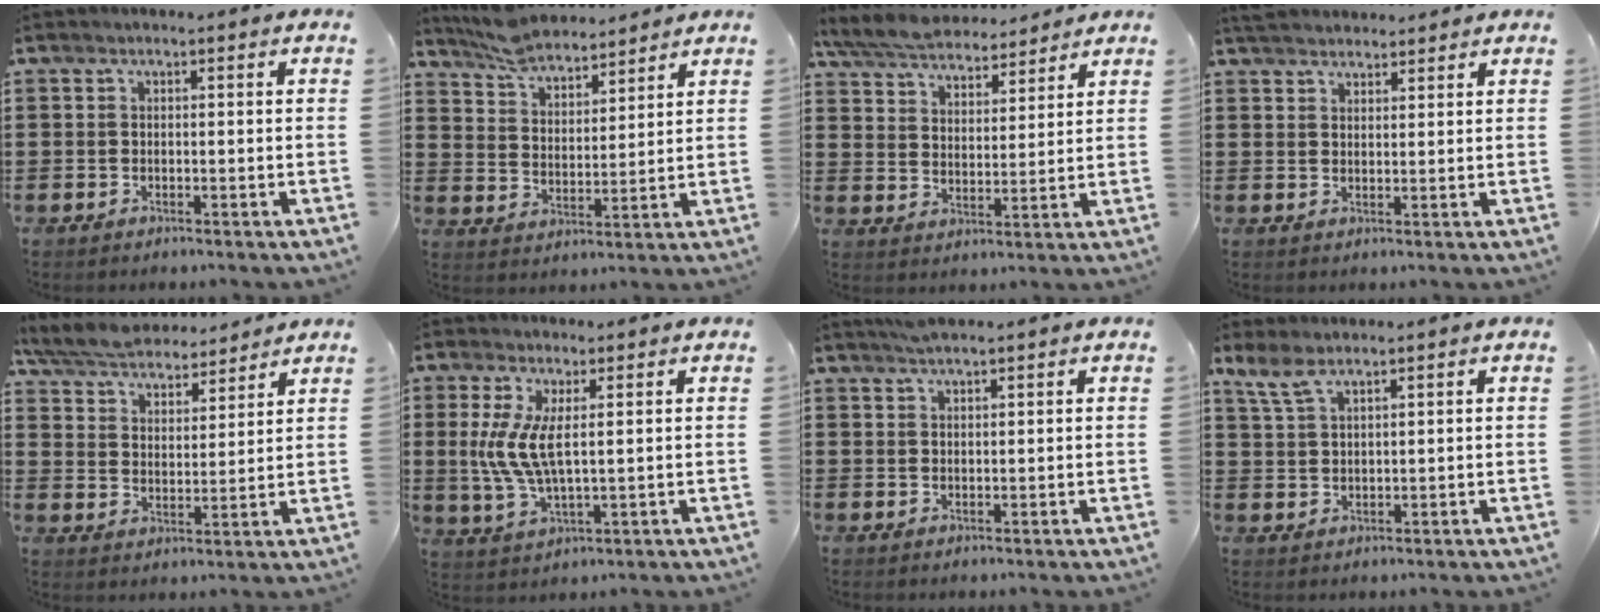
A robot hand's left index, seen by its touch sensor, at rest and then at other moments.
{"total": 7.1, "force": [6.6, 1.8, 1.8], "torque": [-0.060, -0.019, 0.123]}
{"total": 6.0, "force": [5.8, 1.2, 1.3], "torque": [-0.055, -0.027, 0.100]}
{"total": 3.1, "force": [3.0, 0.6, 0.4], "torque": [-0.016, 0.000, 0.058]}
{"total": 5.7, "force": [5.6, 0.9, 1.2], "torque": [-0.052, -0.030, 0.096]}
{"total": 6.9, "force": [1.3, 2.3, 6.3], "torque": [-0.147, -0.007, 0.019]}
{"total": 1.9, "force": [1.7, 0.1, 0.7], "torque": [-0.017, 0.000, 0.033]}
{"total": 4.3, "force": [2.9, 1.4, 2.9], "torque": [-0.065, 0.003, 0.054]}